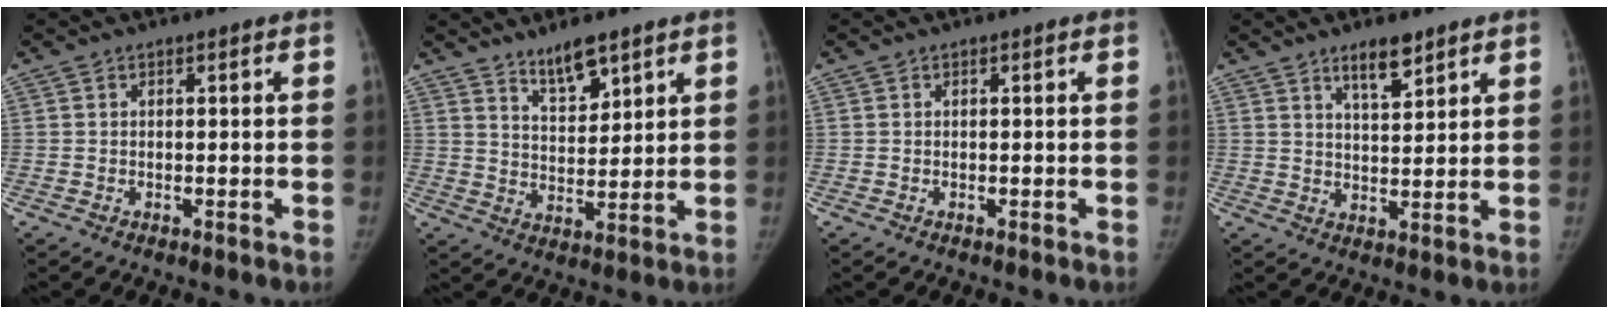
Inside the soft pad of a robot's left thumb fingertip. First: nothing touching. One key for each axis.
{"total": 6.9, "fx": 5.3, "fy": 2.3, "fz": 3.9, "tx": -0.049, "ty": -0.042, "tz": 0.094}
{"total": 0.0}
{"total": 5.9, "fx": 4.2, "fy": 1.8, "fz": 3.7, "tx": -0.047, "ty": -0.031, "tz": 0.073}